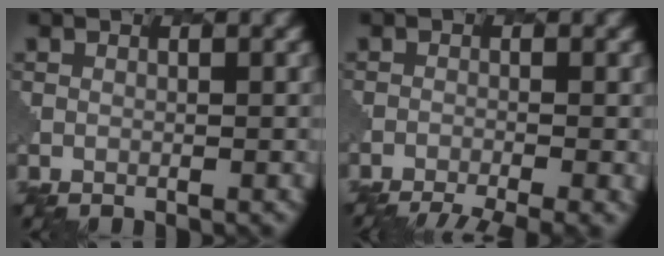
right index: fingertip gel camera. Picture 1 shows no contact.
{"total": 5.7, "force": [-4.5, 1.2, 3.2], "torque": [-0.049, -0.021, -0.066]}